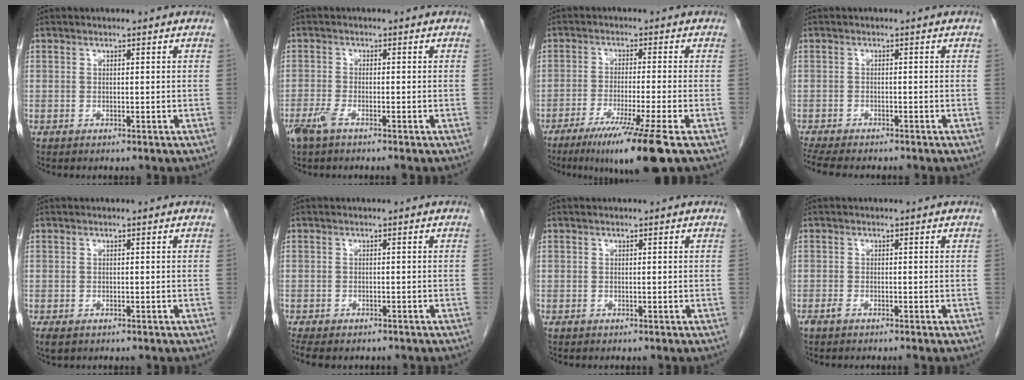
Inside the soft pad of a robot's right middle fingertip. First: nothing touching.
{"total": 2.9, "force": [-2.0, 0.5, 2.0], "torque": [-0.046, -0.005, -0.045]}
{"total": 10.8, "force": [-6.9, -1.8, 8.1], "torque": [-0.133, -0.036, -0.115]}
{"total": 8.5, "force": [-7.3, 2.1, 3.9], "torque": [-0.062, -0.007, -0.112]}
{"total": 2.1, "force": [-1.2, 1.3, 1.1], "torque": [-0.018, -0.004, -0.014]}
{"total": 7.3, "force": [-5.9, 3.0, 3.1], "torque": [-0.050, -0.004, -0.081]}
{"total": 0.0}
{"total": 0.9, "force": [-0.7, 0.0, 0.5], "torque": [-0.012, -0.001, -0.015]}